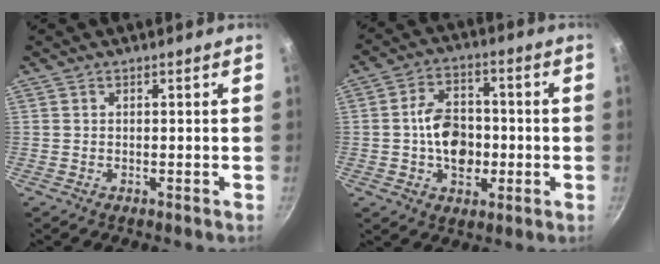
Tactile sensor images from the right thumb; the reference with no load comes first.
{"total": 11.2, "force": [-1.2, 7.9, 8.0], "torque": [-0.100, 0.019, -0.024]}